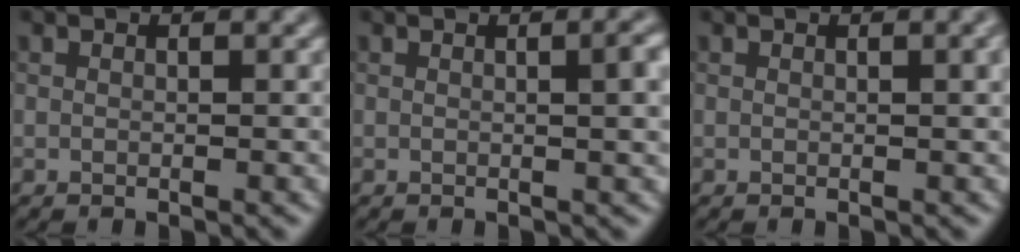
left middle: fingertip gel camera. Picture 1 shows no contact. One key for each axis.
{"total": 3.6, "fx": 0.4, "fy": 1.1, "fz": 3.4, "tx": -0.034, "ty": 0.009, "tz": 0.002}
{"total": 1.8, "fx": 0.4, "fy": 0.5, "fz": 1.7, "tx": -0.018, "ty": 0.005, "tz": 0.004}